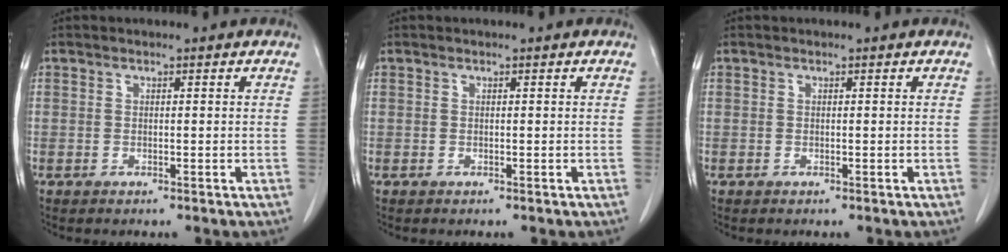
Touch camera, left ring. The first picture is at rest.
{"total": 0.0}
{"total": 0.0}